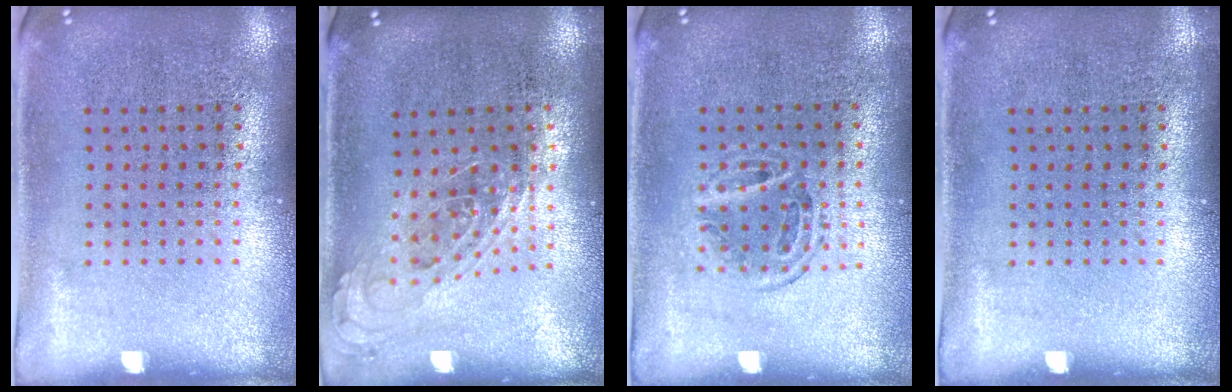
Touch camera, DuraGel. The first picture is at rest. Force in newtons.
{"total": 0.8, "press": 0.7, "slide": 0.3}
{"total": 1.0, "press": 0.9, "slide": 0.4}
{"total": 0.0}